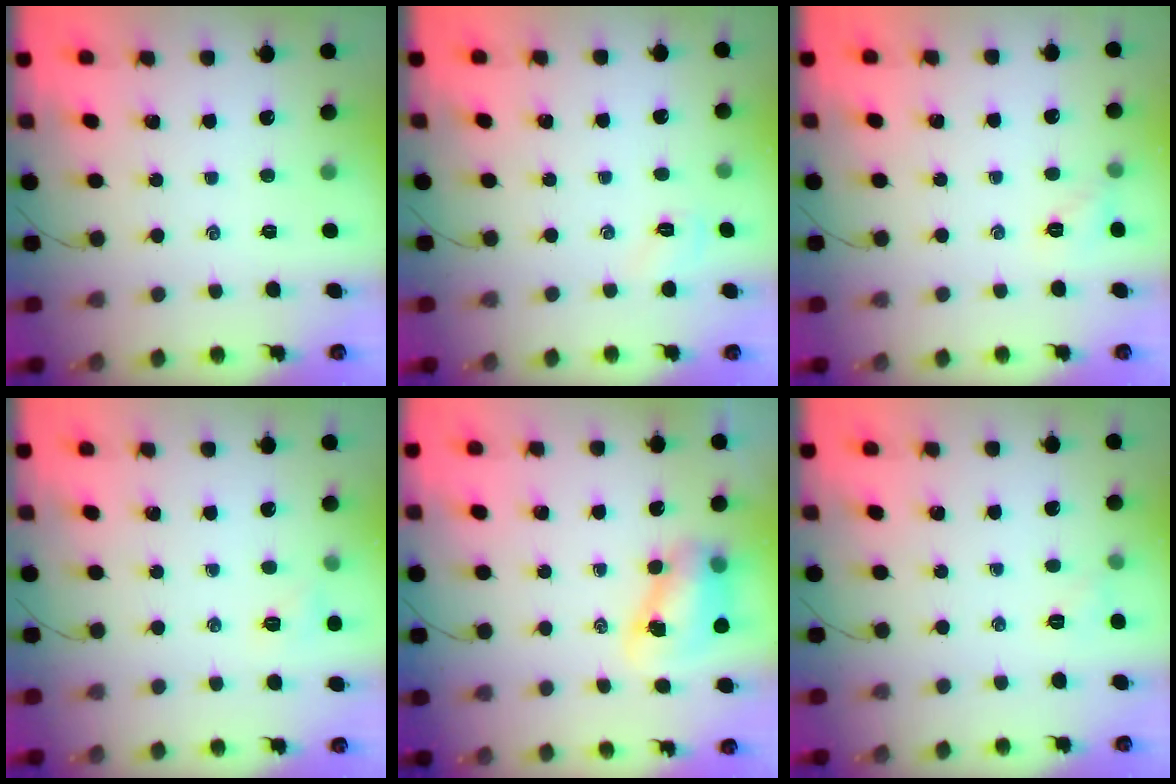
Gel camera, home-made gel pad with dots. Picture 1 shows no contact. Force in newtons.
{"total": 3.6, "press": 3.5, "slide": 0.9}
{"total": 6.2, "press": 6.0, "slide": 1.5}
{"total": 6.1, "press": 6.1, "slide": 1.1}
{"total": 7.8, "press": 7.7, "slide": 1.6}
{"total": 3.7, "press": 3.6, "slide": 1.1}